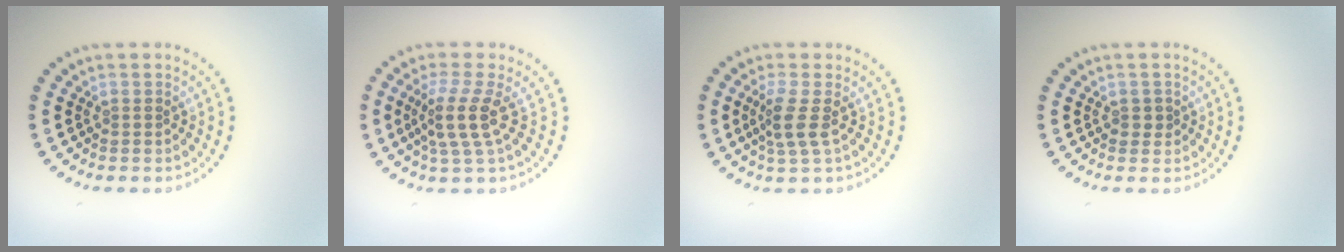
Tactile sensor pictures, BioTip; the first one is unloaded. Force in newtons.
{"total": 3.4, "press": 2.3, "slide": 2.4}
{"total": 2.5, "press": 1.9, "slide": 1.6}
{"total": 1.0, "press": 1.0, "slide": 0.2}